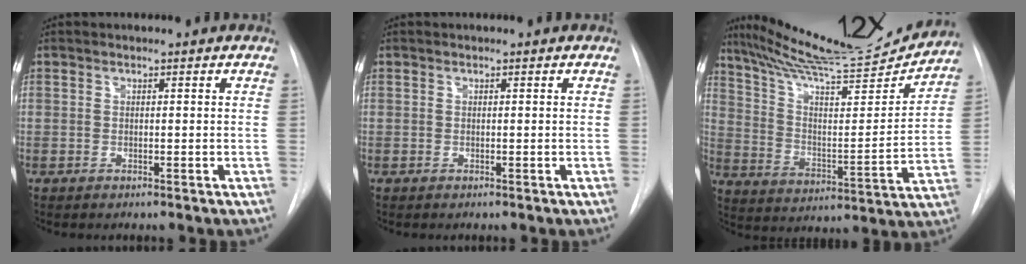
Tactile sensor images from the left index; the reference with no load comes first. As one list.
[{"total": 0.0}, {"total": 20.5, "force": [19.0, 1.8, 7.3], "torque": [-0.126, -0.044, 0.282]}]